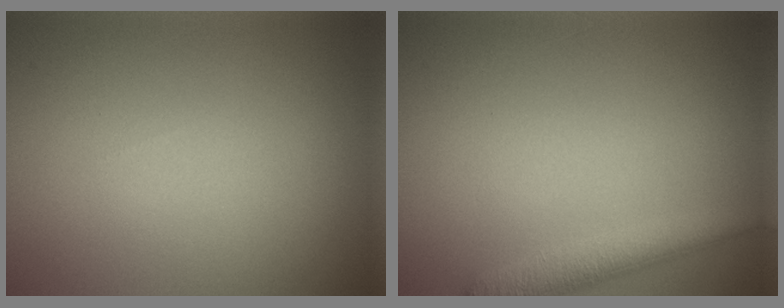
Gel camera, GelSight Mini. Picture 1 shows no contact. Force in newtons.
{"total": 3.1, "press": 3.1, "slide": 0.2}